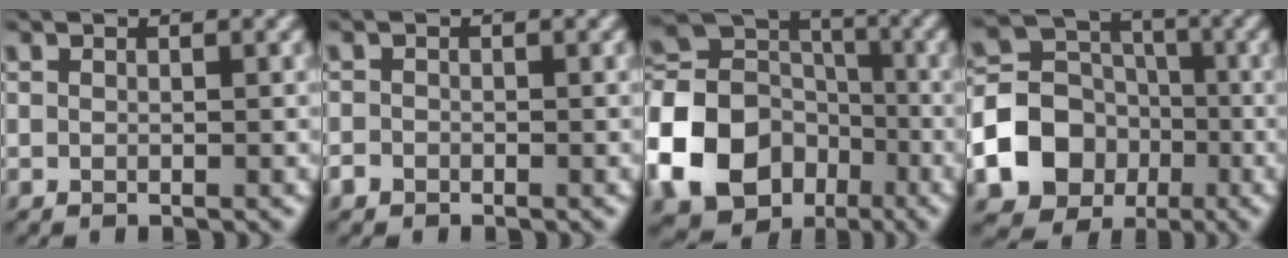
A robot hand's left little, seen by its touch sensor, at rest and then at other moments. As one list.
[{"total": 1.1, "force": [-0.7, 0.8, 0.2], "torque": [0.001, 0.001, -0.011]}, {"total": 16.4, "force": [-6.2, 13.4, 7.2], "torque": [-0.179, -0.015, -0.136]}, {"total": 10.7, "force": [-3.7, 9.2, 4.0], "torque": [-0.085, -0.015, -0.093]}]